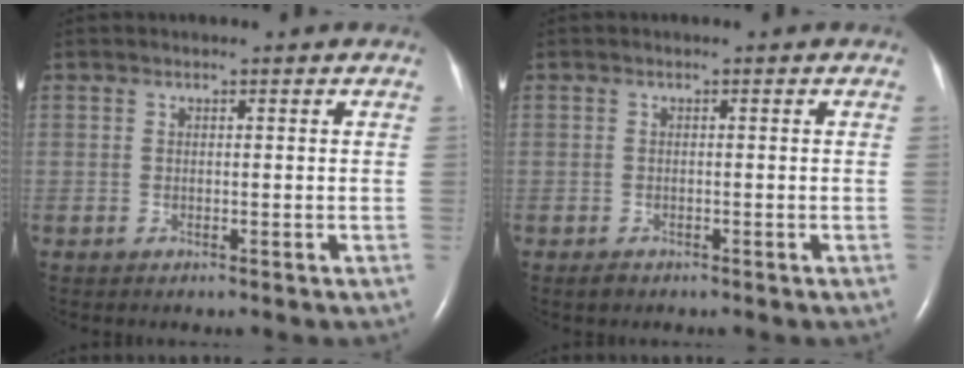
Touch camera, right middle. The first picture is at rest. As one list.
[{"total": 1.0, "force": [-0.7, 0.5, 0.4], "torque": [-0.010, -0.001, -0.011]}]